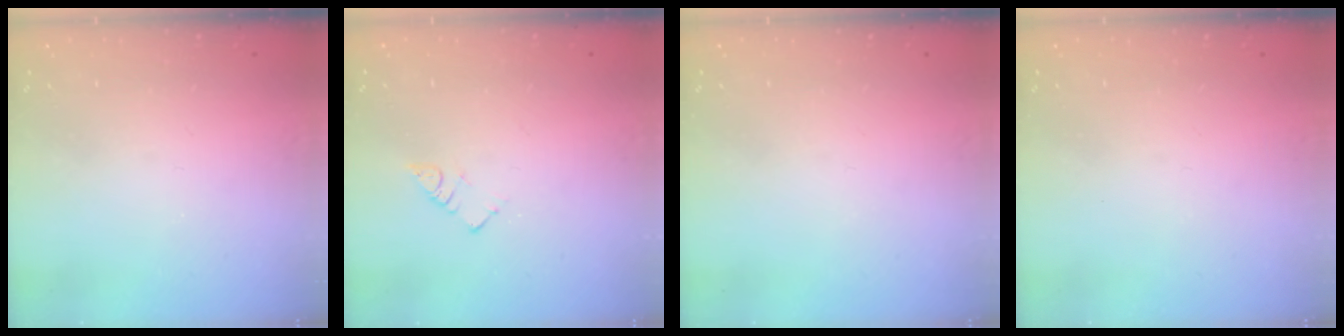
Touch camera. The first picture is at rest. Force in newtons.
{"total": 2.9, "press": 2.9, "slide": 0.2}
{"total": 0.0}
{"total": 0.0}